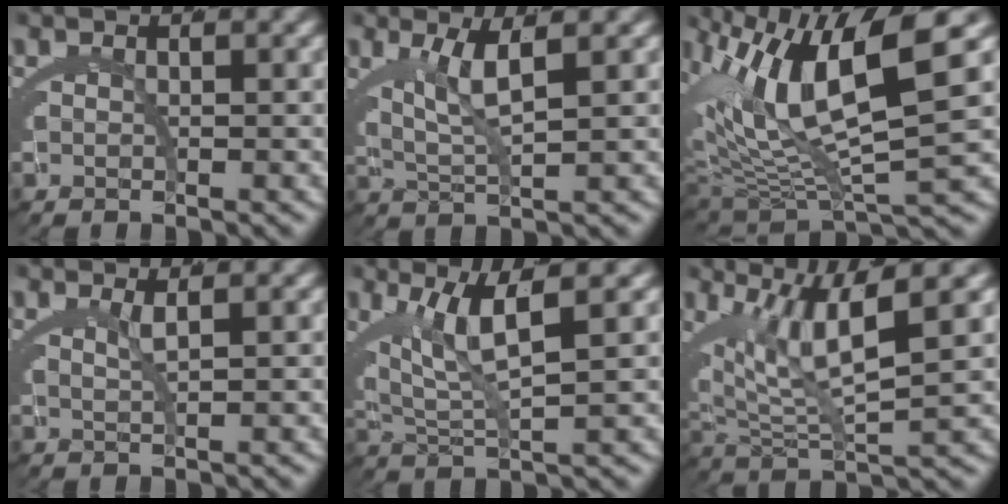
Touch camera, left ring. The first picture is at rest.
{"total": 3.6, "force": [1.3, 1.2, 3.2], "torque": [-0.059, -0.008, 0.031]}
{"total": 12.2, "force": [1.8, 6.8, 10.0], "torque": [-0.189, -0.016, 0.038]}
{"total": 1.3, "force": [0.8, -0.5, 0.8], "torque": [-0.012, -0.007, 0.019]}
{"total": 6.2, "force": [2.2, 2.9, 5.1], "torque": [-0.094, -0.005, 0.043]}
{"total": 6.8, "force": [2.3, 2.7, 5.8], "torque": [-0.098, -0.001, 0.043]}